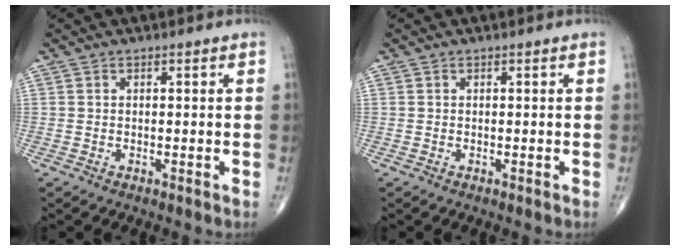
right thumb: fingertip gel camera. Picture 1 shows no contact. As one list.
[{"total": 0.0}]